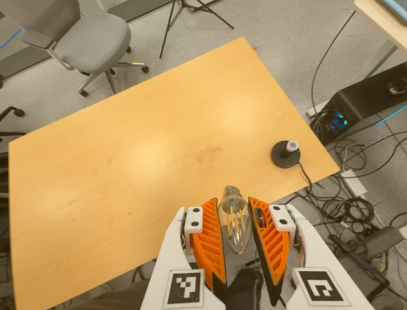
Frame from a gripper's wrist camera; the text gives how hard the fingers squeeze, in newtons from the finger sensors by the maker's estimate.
{"total": 9.2, "left": 8.2, "right": 10.2}